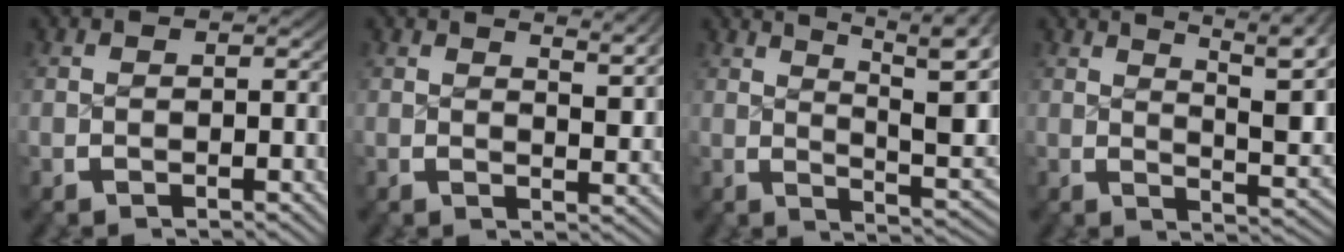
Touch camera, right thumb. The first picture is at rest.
{"total": 3.2, "force": [2.4, 0.5, 2.0], "torque": [-0.020, -0.003, 0.037]}
{"total": 11.6, "force": [4.5, 5.8, 9.0], "torque": [-0.103, -0.003, 0.064]}
{"total": 9.6, "force": [4.3, 4.4, 7.4], "torque": [-0.078, 0.002, 0.059]}